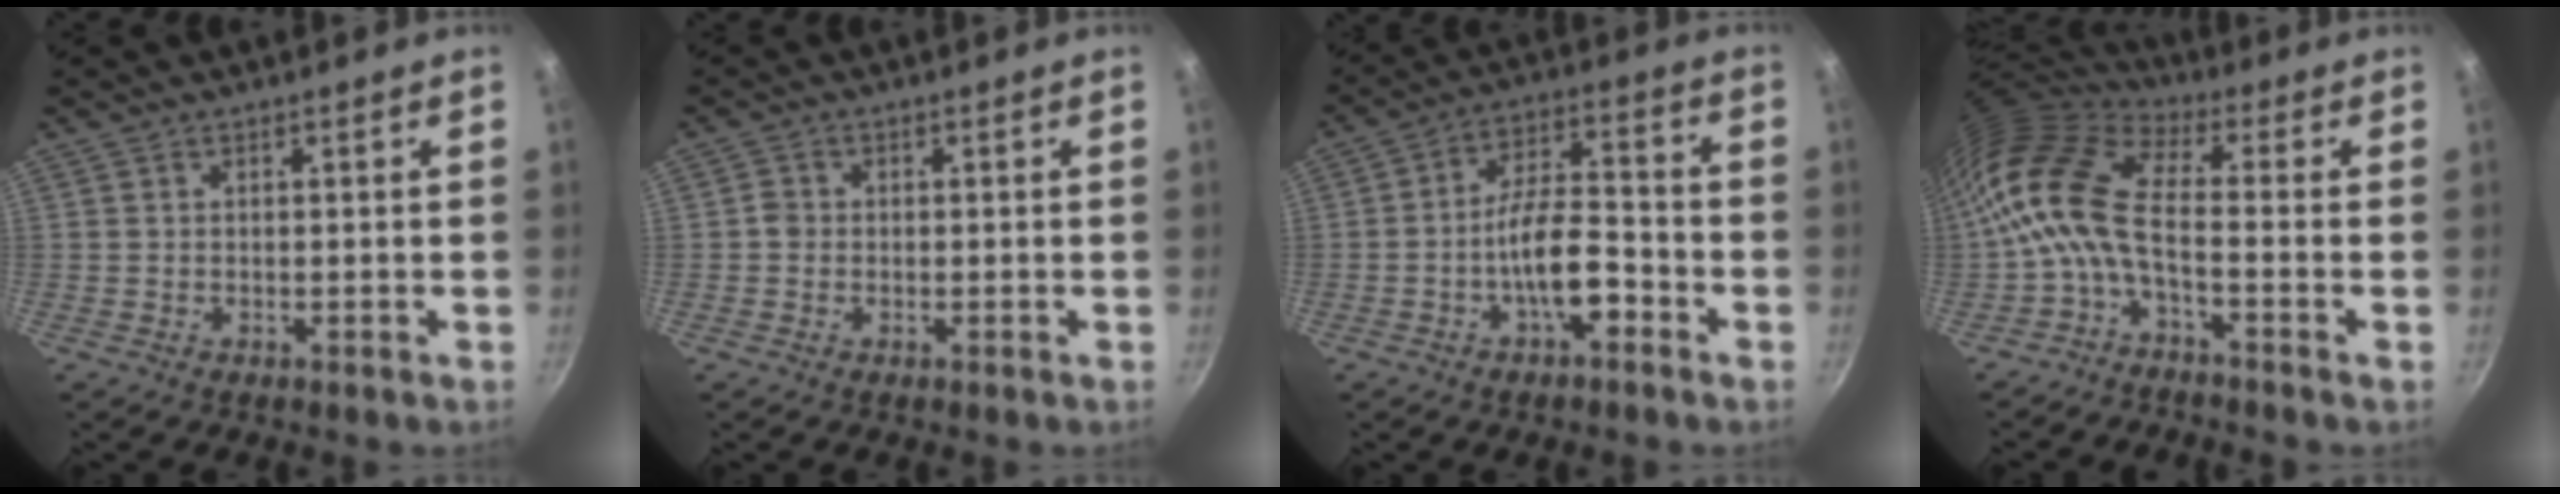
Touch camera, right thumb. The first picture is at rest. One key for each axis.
{"total": 1.6, "fx": -0.3, "fy": 1.4, "fz": 0.5, "tx": -0.004, "ty": 0.008, "tz": -0.009}
{"total": 10.3, "fx": -4.2, "fy": 4.2, "fz": 8.4, "tx": -0.131, "ty": 0.043, "tz": -0.076}
{"total": 12.0, "fx": -2.1, "fy": 4.8, "fz": 10.9, "tx": -0.225, "ty": 0.024, "tz": -0.059}